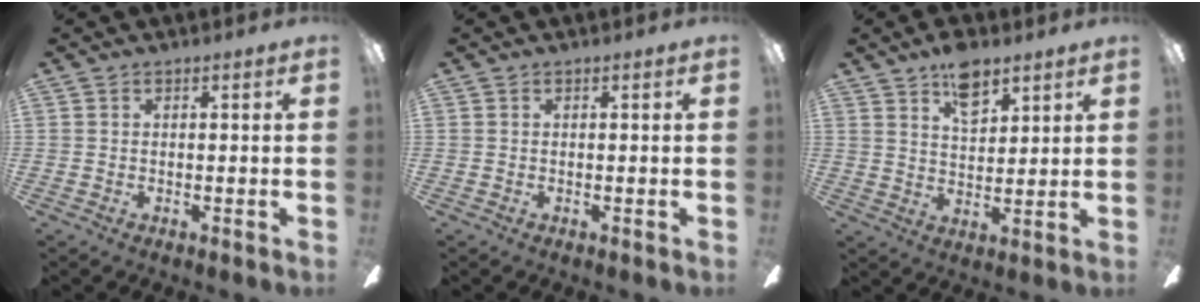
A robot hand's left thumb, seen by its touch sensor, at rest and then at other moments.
{"total": 0.0}
{"total": 8.6, "force": [5.6, 4.2, 4.9], "torque": [-0.070, -0.022, 0.098]}